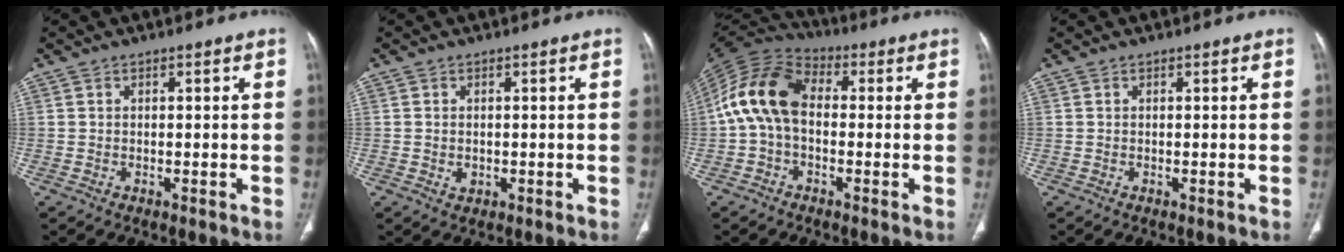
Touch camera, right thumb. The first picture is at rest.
{"total": 1.6, "force": [-0.2, 1.3, 1.0], "torque": [-0.013, 0.000, 0.002]}
{"total": 12.7, "force": [0.0, 8.4, 9.5], "torque": [-0.180, 0.032, -0.015]}
{"total": 0.0}